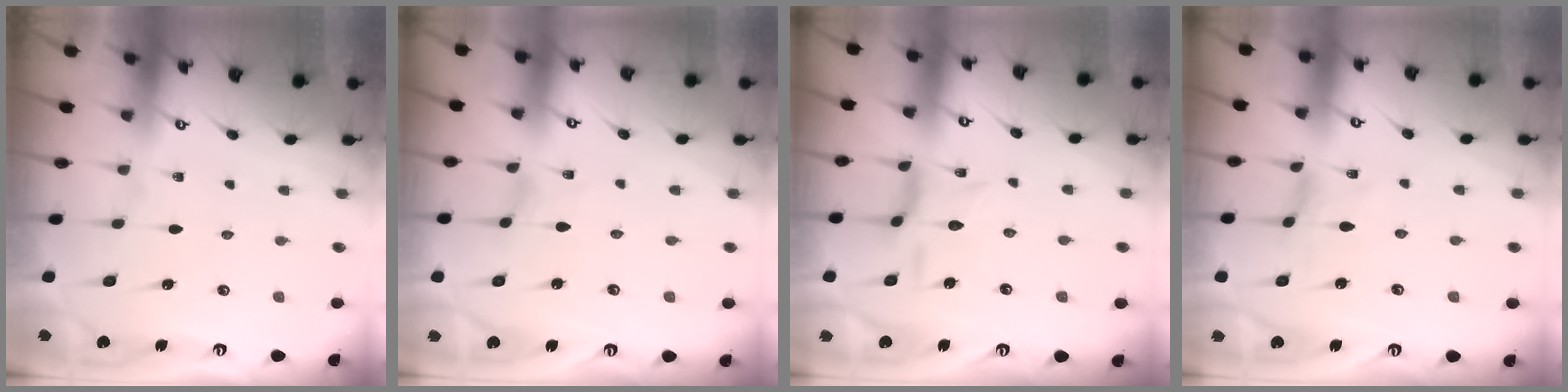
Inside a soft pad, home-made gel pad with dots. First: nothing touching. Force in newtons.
{"total": 0.0}
{"total": 3.6, "press": 3.6, "slide": 0.2}
{"total": 0.0}